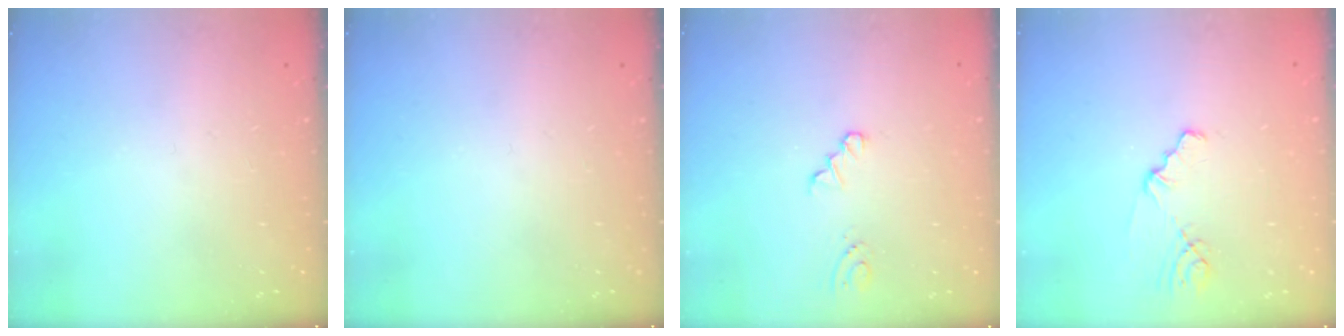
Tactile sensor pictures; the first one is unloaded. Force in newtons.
{"total": 0.0}
{"total": 0.0}
{"total": 1.8, "press": 1.8, "slide": 0.3}